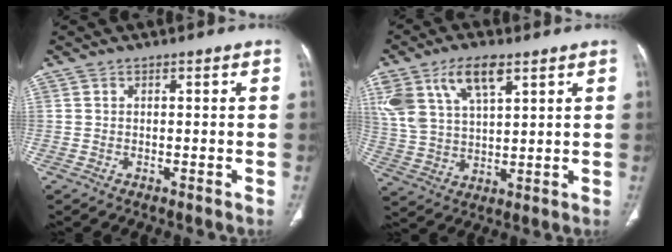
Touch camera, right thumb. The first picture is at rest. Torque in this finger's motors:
{"motor_torque": [-0.27, 2.22, 1.41, 0.88, 0.15]}